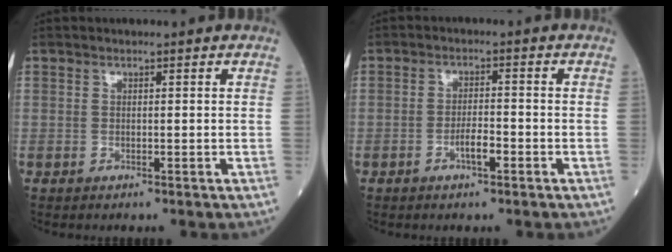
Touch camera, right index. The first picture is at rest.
{"total": 2.9, "force": [-1.4, 0.7, 2.4], "torque": [-0.040, 0.003, -0.025]}